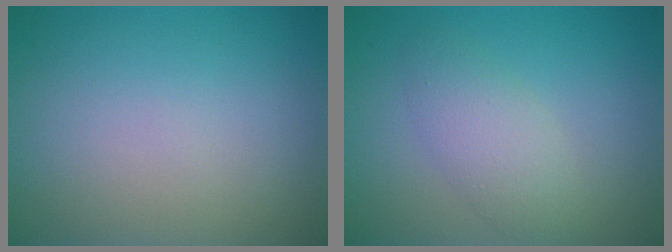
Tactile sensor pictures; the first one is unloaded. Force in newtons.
{"total": 2.9, "press": 2.9, "slide": 0.1}